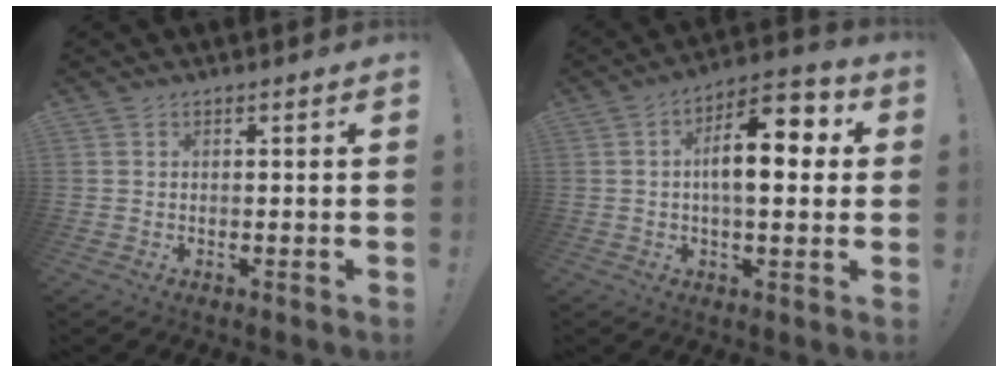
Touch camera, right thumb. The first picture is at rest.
{"total": 13.8, "force": [1.8, 6.1, 12.3], "torque": [-0.183, 0.004, 0.025]}